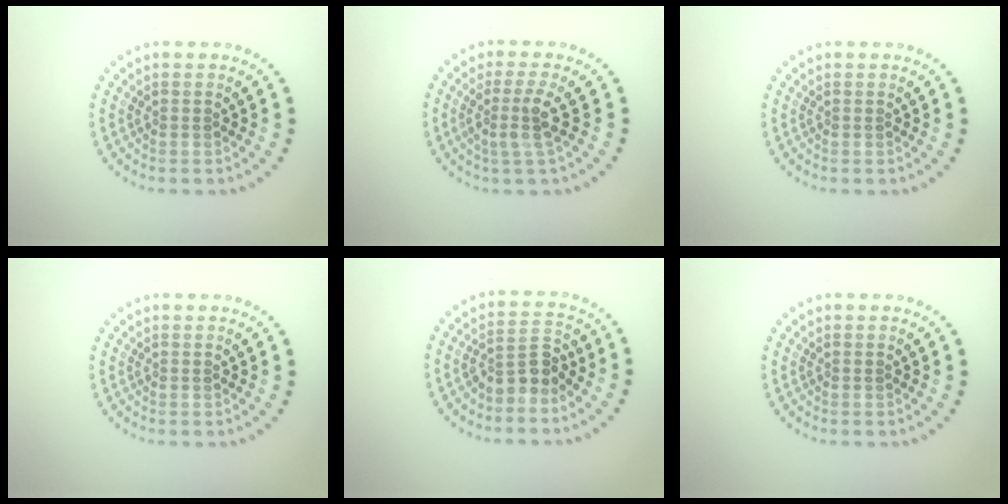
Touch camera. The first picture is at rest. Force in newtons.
{"total": 2.8, "press": 2.0, "slide": 1.9}
{"total": 0.0}
{"total": 0.0}
{"total": 3.0, "press": 2.6, "slide": 1.5}
{"total": 0.0}